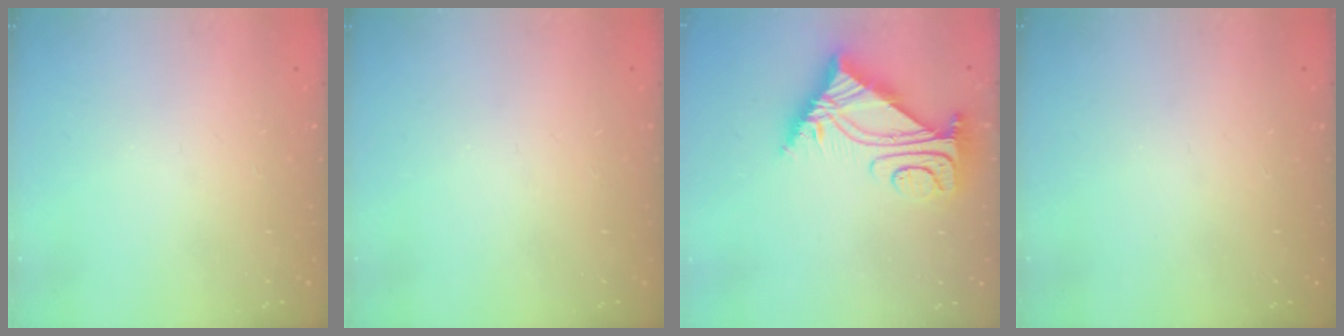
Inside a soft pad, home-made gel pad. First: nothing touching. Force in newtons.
{"total": 0.0}
{"total": 8.2, "press": 8.2, "slide": 0.8}
{"total": 0.0}